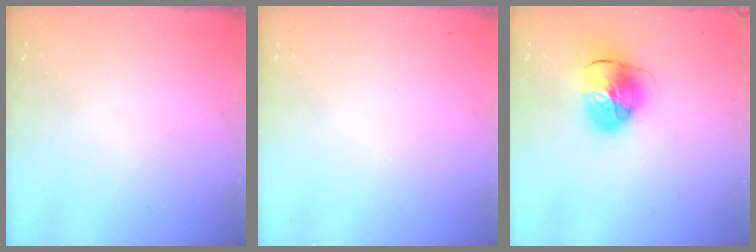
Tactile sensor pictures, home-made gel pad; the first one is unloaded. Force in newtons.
{"total": 0.0}
{"total": 11.2, "press": 11.1, "slide": 1.5}